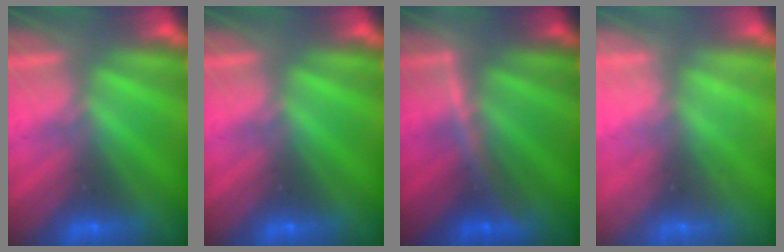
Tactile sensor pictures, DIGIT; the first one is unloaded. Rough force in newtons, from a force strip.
{"total": 0.0}
{"total": 3.1}
{"total": 2.1}